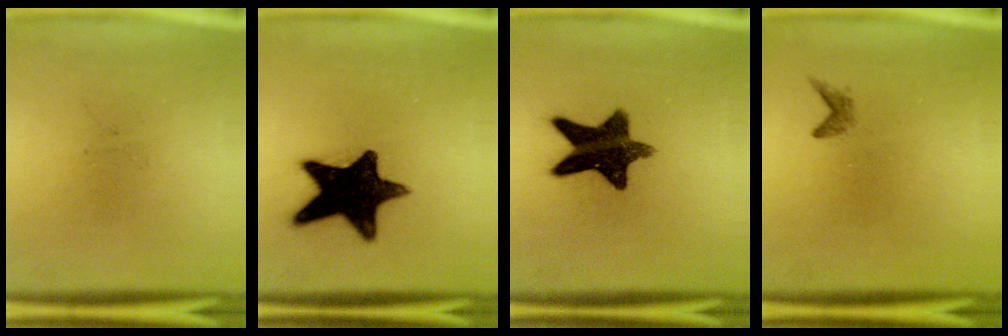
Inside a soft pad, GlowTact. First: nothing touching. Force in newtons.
{"total": 16.1}
{"total": 13.3}
{"total": 0.9}